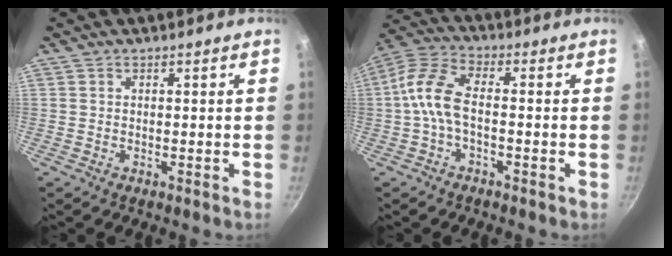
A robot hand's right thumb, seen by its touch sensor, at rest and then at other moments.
{"total": 8.2, "force": [-1.9, 4.2, 6.8], "torque": [-0.148, 0.033, -0.051]}